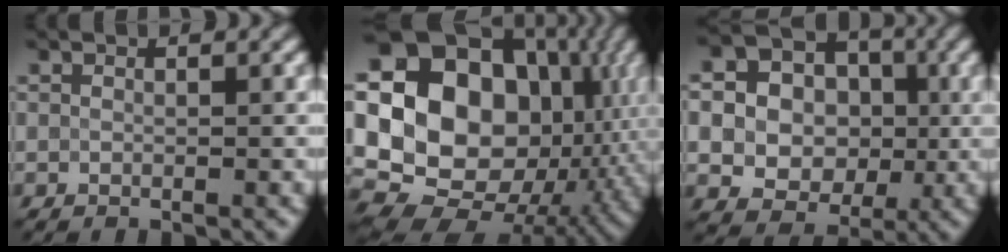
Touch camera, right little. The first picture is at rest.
{"total": 19.0, "force": [1.8, 14.8, 11.8], "torque": [-0.200, 0.008, 0.054]}
{"total": 12.7, "force": [-0.2, 11.4, 5.4], "torque": [-0.122, 0.012, -0.013]}